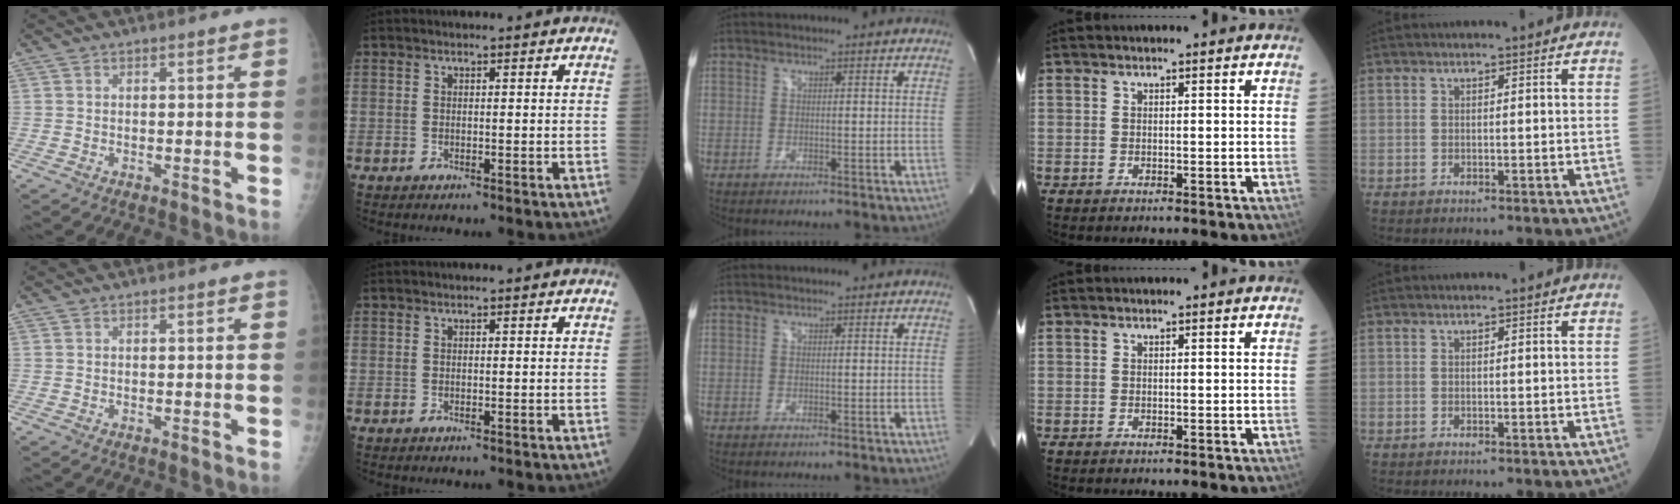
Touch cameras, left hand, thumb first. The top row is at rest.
{}